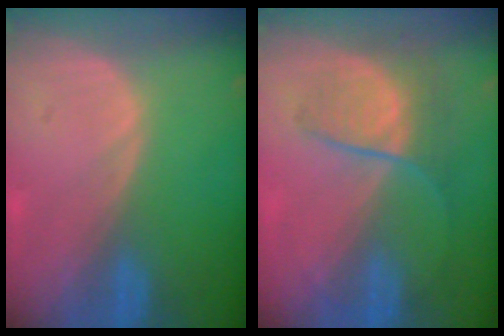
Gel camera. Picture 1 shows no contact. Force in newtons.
{"total": 6.6, "press": 6.2, "slide": 2.3}